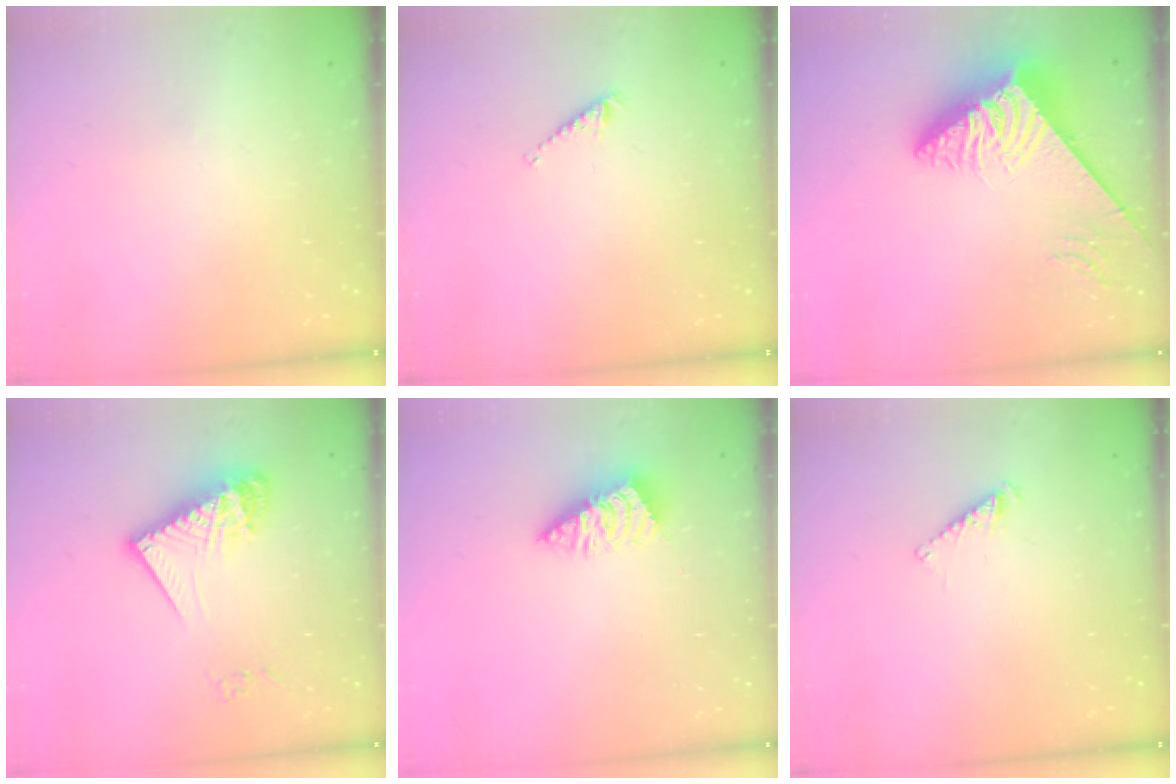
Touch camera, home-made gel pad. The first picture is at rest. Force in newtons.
{"total": 2.9, "press": 2.9, "slide": 0.6}
{"total": 7.7, "press": 7.7, "slide": 1.0}
{"total": 15.1, "press": 15.1, "slide": 1.3}
{"total": 2.1, "press": 2.1, "slide": 0.3}
{"total": 2.5, "press": 2.5, "slide": 0.5}